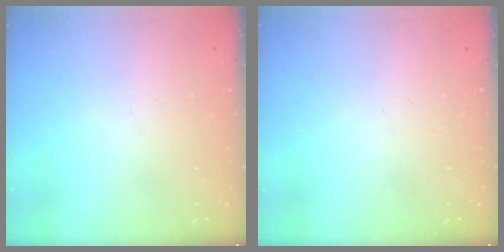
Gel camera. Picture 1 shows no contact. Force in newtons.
{"total": 0.0}